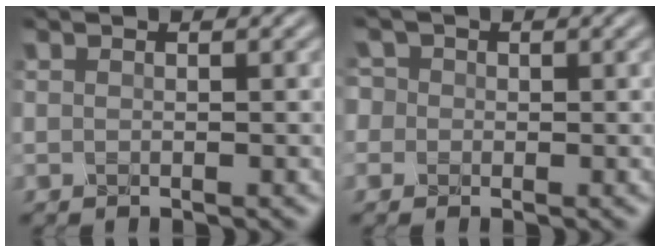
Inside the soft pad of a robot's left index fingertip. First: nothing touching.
{"total": 1.2, "force": [-0.5, 0.7, -0.9], "torque": [-0.003, 0.008, -0.003]}